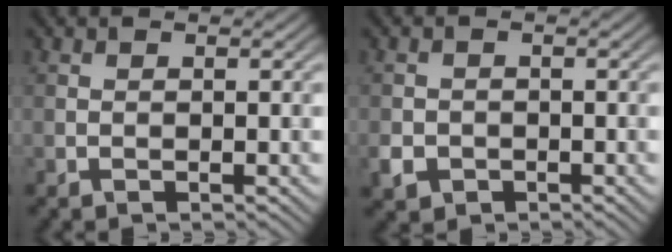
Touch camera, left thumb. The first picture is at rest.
{"total": 2.5, "force": [-1.1, 2.0, 0.9], "torque": [-0.024, -0.008, -0.025]}